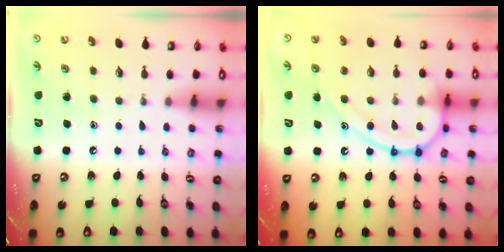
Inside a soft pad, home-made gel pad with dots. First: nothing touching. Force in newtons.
{"total": 16.0, "press": 16.0, "slide": 1.5}